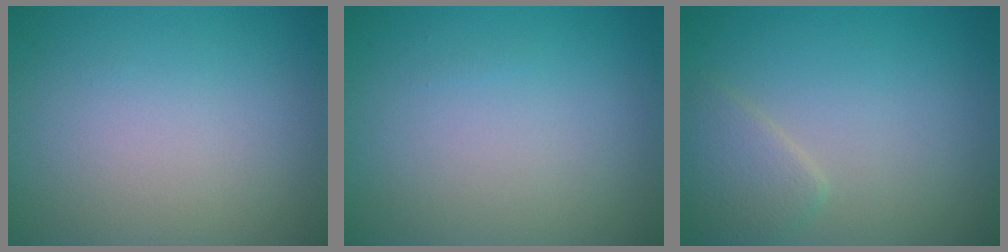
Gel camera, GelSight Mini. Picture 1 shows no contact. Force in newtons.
{"total": 0.0}
{"total": 2.2, "press": 2.2, "slide": 0.1}